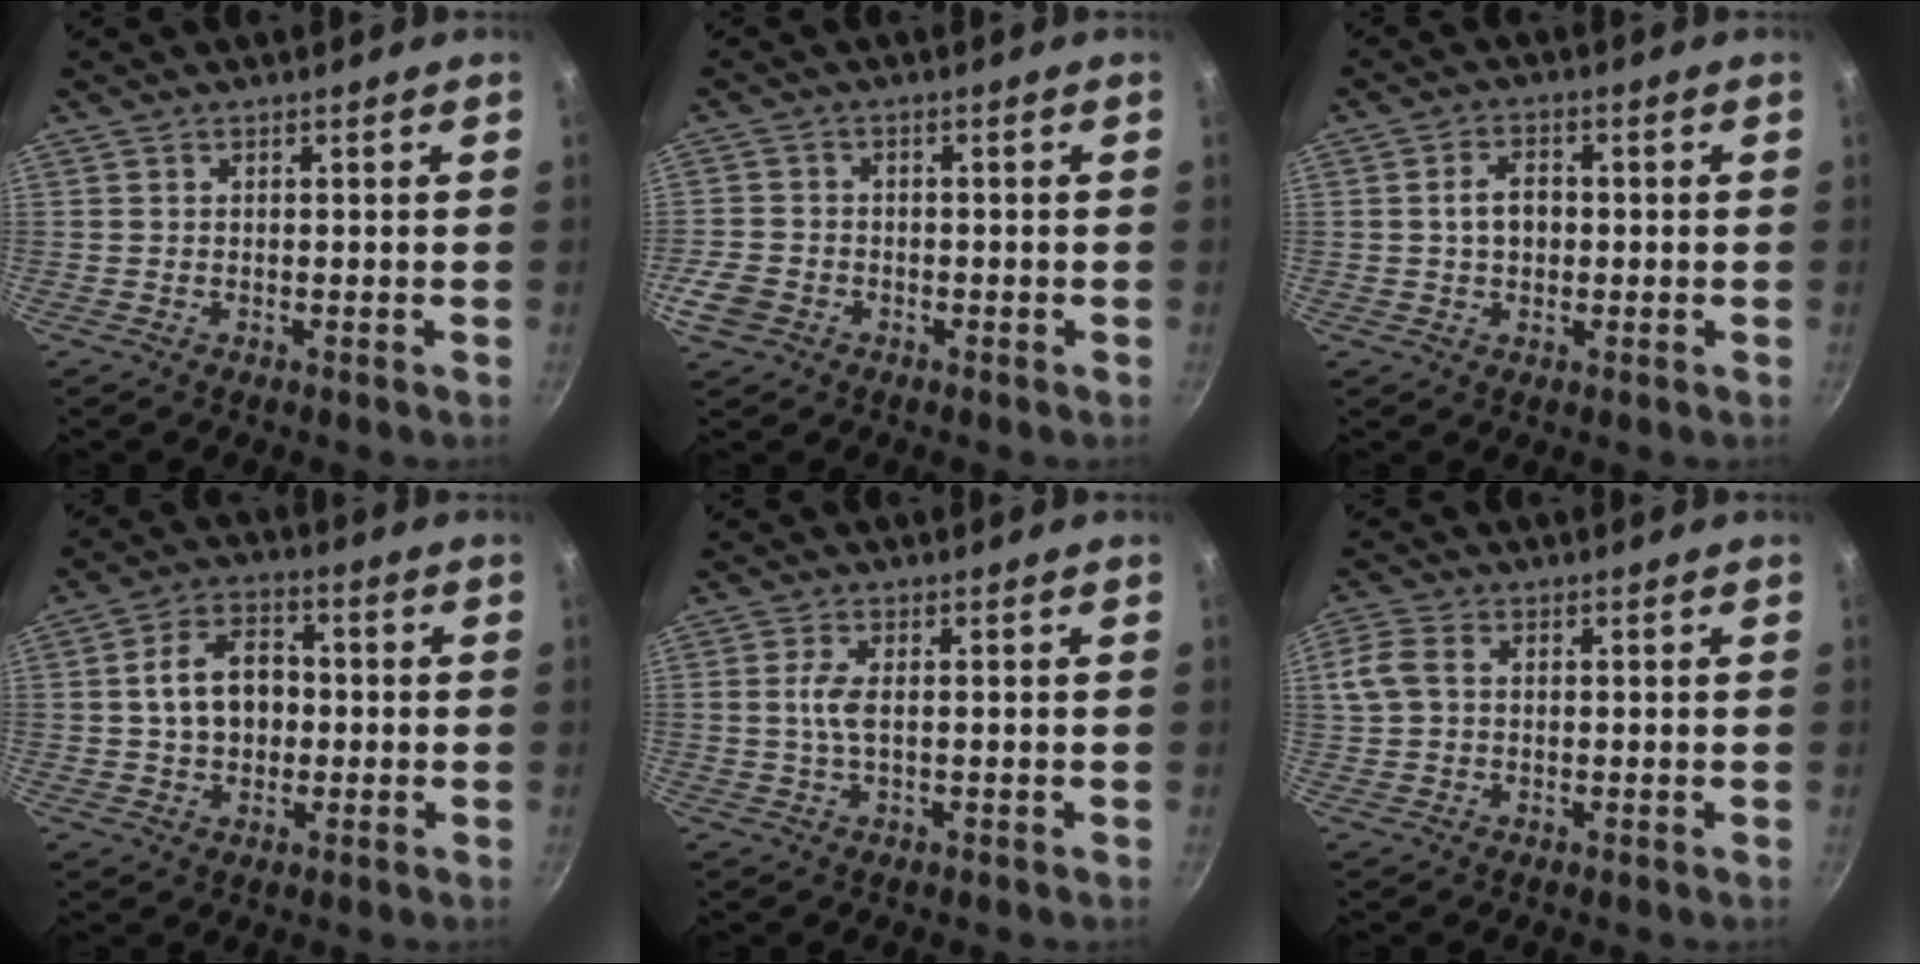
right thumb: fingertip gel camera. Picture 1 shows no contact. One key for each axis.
{"total": 5.0, "fx": -2.3, "fy": 3.9, "fz": 2.2, "tx": -0.042, "ty": 0.021, "tz": -0.043}
{"total": 4.9, "fx": 0.1, "fy": 3.4, "fz": 3.5, "tx": -0.044, "ty": 0.012, "tz": -0.002}
{"total": 9.8, "fx": 0.1, "fy": 7.1, "fz": 6.8, "tx": -0.092, "ty": 0.022, "tz": -0.005}
{"total": 3.4, "fx": 0.2, "fy": 1.1, "fz": 3.2, "tx": -0.078, "ty": 0.003, "tz": 0.001}
{"total": 4.9, "fx": 0.7, "fy": 3.5, "fz": 3.4, "tx": -0.076, "ty": 0.010, "tz": 0.008}